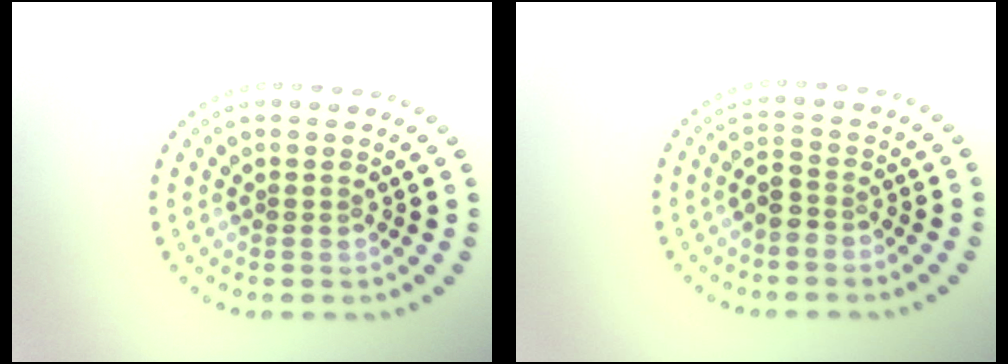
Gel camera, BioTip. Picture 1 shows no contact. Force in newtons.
{"total": 2.1, "press": 1.8, "slide": 1.1}